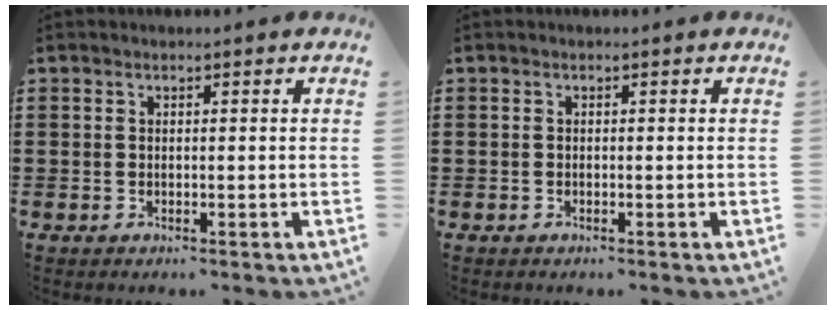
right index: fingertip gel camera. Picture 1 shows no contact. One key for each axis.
{"total": 0.0}